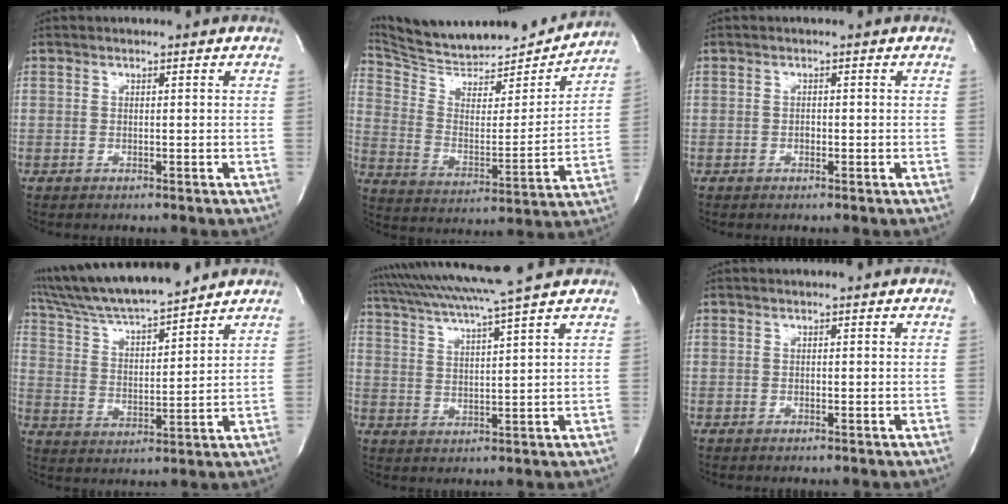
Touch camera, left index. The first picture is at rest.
{"total": 20.8, "force": [20.0, 3.1, 4.9], "torque": [-0.088, -0.038, 0.302]}
{"total": 0.9, "force": [-0.8, 0.3, 0.3], "torque": [-0.004, -0.003, -0.014]}
{"total": 14.9, "force": [13.4, 1.0, 6.4], "torque": [-0.122, 0.010, 0.239]}
{"total": 12.0, "force": [9.9, -1.8, 6.5], "torque": [-0.122, 0.007, 0.155]}
{"total": 0.5, "force": [-0.5, 0.0, 0.0], "torque": [0.003, -0.004, -0.009]}